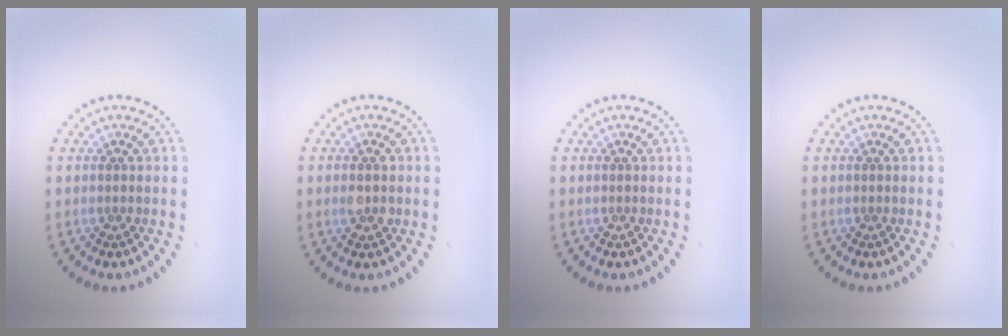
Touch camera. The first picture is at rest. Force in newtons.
{"total": 2.1, "press": 2.1, "slide": 0.0}
{"total": 0.0}
{"total": 0.0}